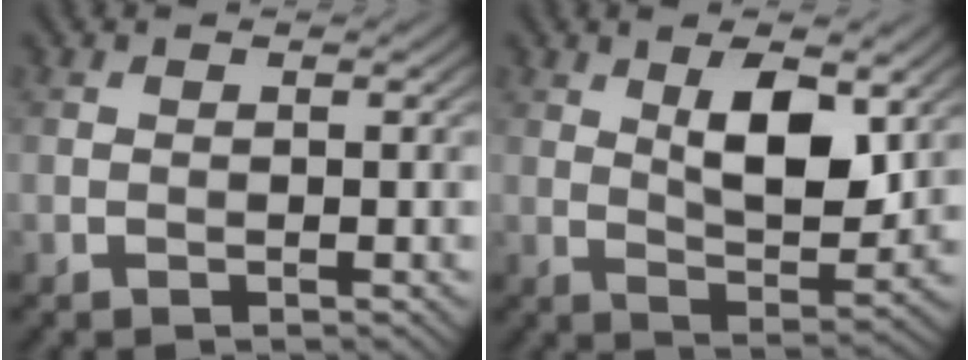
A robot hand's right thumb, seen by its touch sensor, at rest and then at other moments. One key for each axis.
{"total": 8.4, "fx": 3.0, "fy": 3.7, "fz": 6.9, "tx": -0.119, "ty": -0.005, "tz": 0.054}